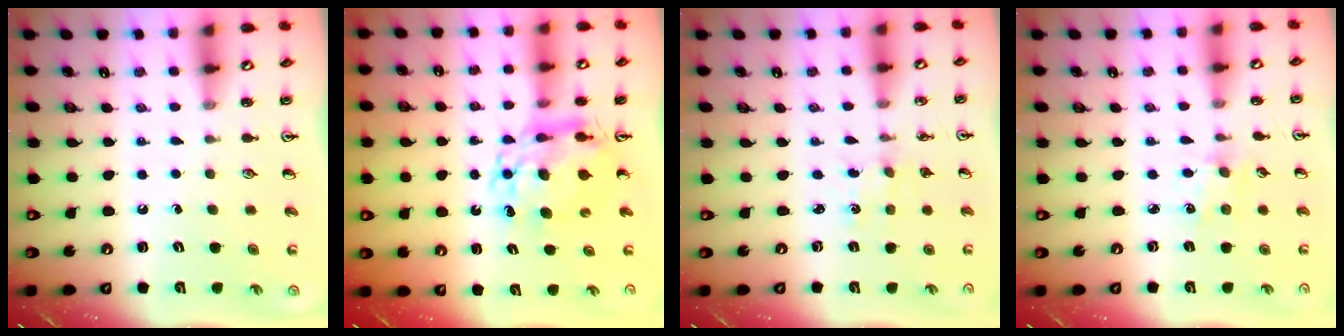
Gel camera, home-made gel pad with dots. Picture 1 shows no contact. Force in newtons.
{"total": 11.1, "press": 11.1, "slide": 1.0}
{"total": 0.0}
{"total": 2.3, "press": 2.2, "slide": 0.4}